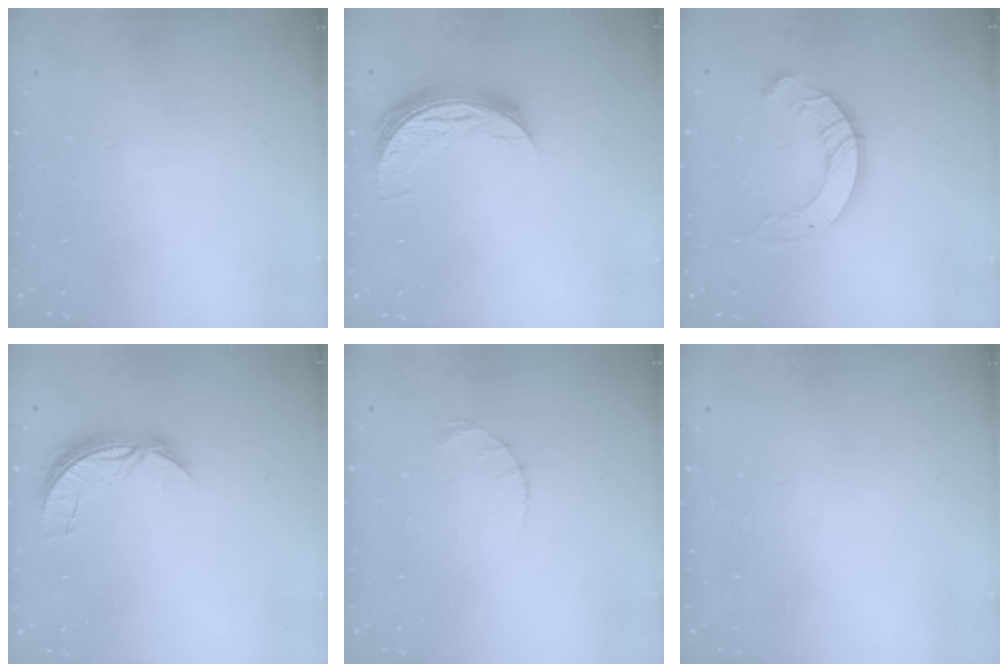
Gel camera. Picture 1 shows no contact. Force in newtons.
{"total": 7.6, "press": 7.6, "slide": 0.7}
{"total": 8.3, "press": 8.3, "slide": 0.8}
{"total": 6.9, "press": 6.8, "slide": 0.5}
{"total": 1.2, "press": 1.1, "slide": 0.2}
{"total": 0.0}